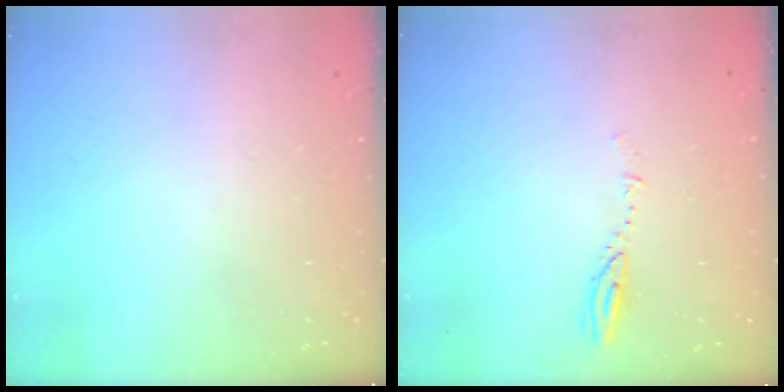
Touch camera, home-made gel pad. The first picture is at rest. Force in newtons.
{"total": 3.3, "press": 3.3, "slide": 0.3}